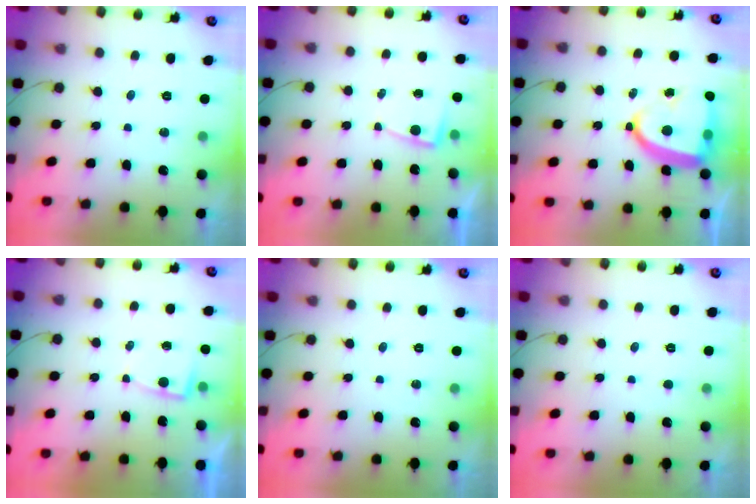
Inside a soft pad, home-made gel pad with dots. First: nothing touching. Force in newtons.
{"total": 3.2, "press": 3.2, "slide": 0.4}
{"total": 15.5, "press": 15.4, "slide": 1.3}
{"total": 3.4, "press": 3.4, "slide": 0.3}
{"total": 0.0}
{"total": 1.6, "press": 1.6, "slide": 0.2}